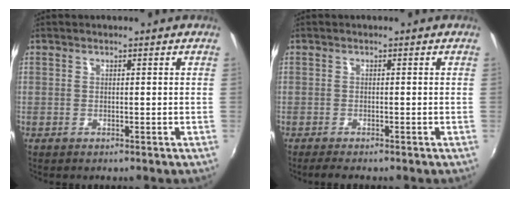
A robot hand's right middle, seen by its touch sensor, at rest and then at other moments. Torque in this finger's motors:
{"motor_torque": [0.66, -0.51, 0.20, 0.07]}